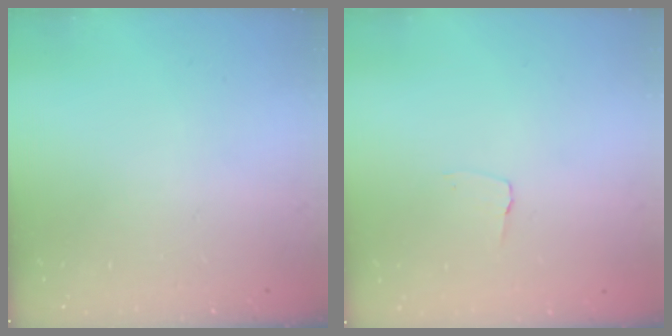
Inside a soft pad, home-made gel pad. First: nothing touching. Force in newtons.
{"total": 2.6, "press": 2.6, "slide": 0.2}